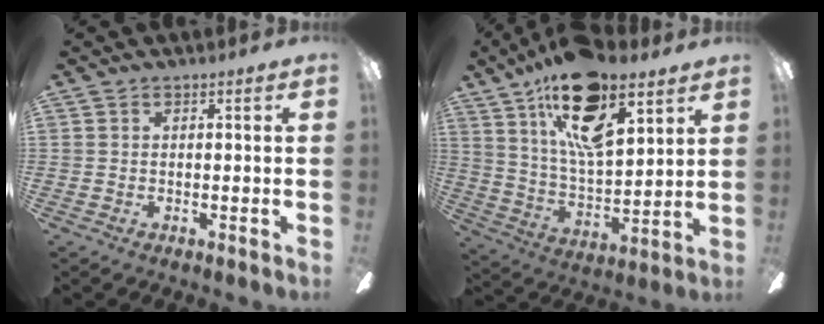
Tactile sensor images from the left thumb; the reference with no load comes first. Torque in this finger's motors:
{"motor_torque": [0.49, 0.79, 1.16, -1.61, 0.22]}